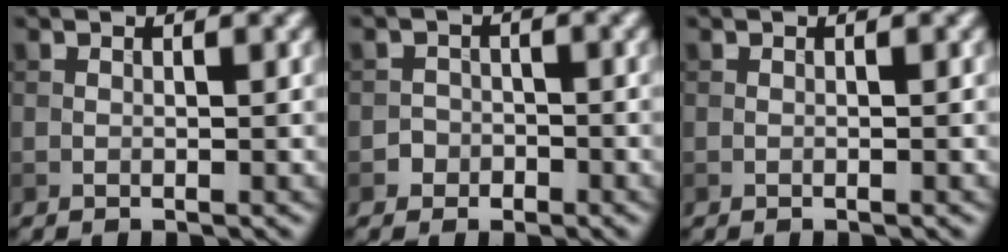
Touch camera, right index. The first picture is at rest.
{"total": 1.6, "force": [-0.8, 1.4, 0.0], "torque": [0.018, 0.009, -0.021]}
{"total": 0.0}